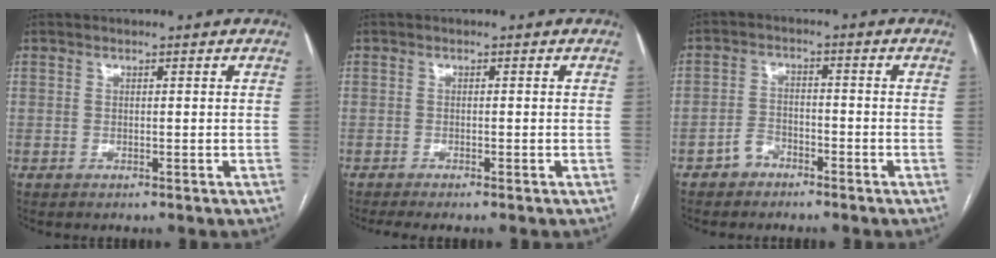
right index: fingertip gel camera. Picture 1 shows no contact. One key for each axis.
{"total": 2.9, "fx": -2.4, "fy": -0.2, "fz": 1.6, "tx": -0.022, "ty": -0.005, "tz": -0.036}
{"total": 3.3, "fx": -2.4, "fy": 2.1, "fz": 0.9, "tx": -0.016, "ty": 0.009, "tz": -0.045}